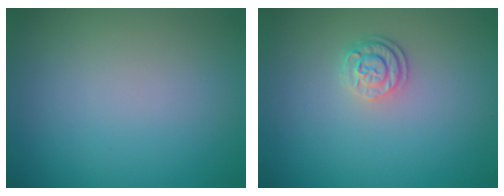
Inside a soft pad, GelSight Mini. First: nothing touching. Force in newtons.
{"total": 2.3, "press": 1.8, "slide": 1.4}